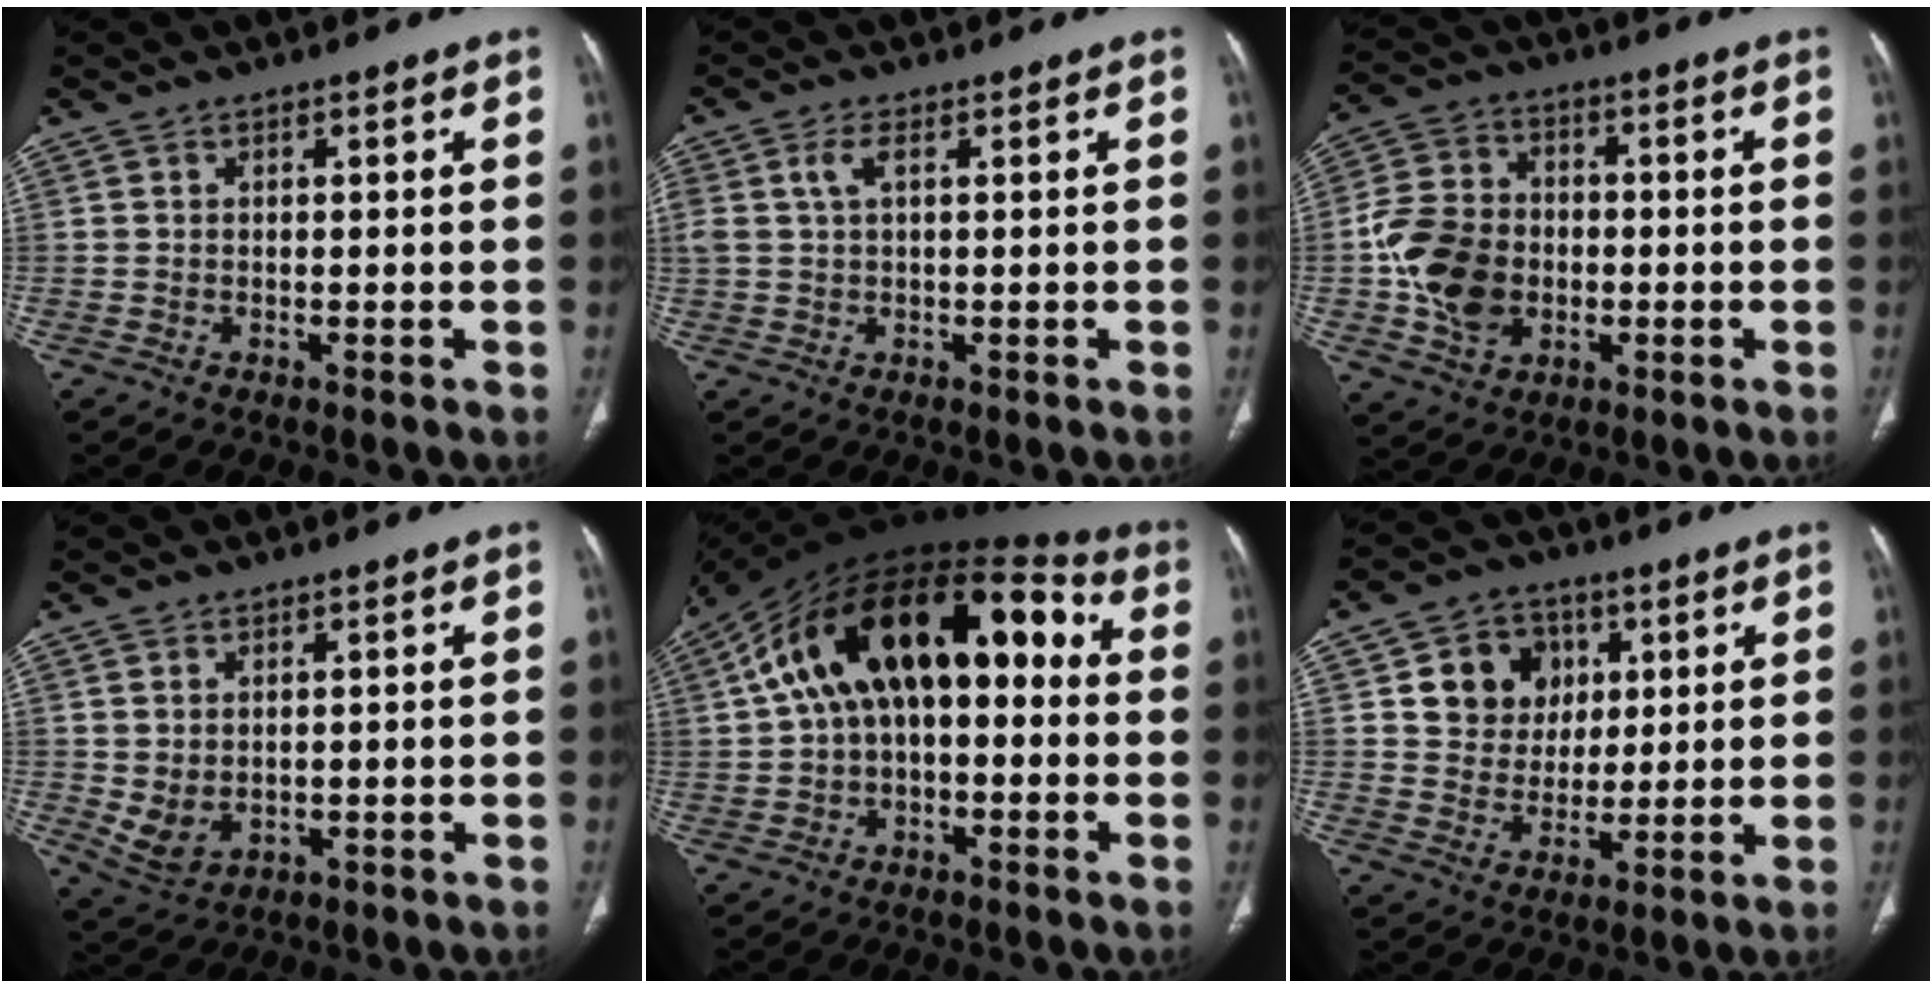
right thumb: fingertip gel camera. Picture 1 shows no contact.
{"total": 3.3, "force": [1.1, 1.5, 2.7], "torque": [-0.072, 0.010, 0.026]}
{"total": 13.8, "force": [-2.0, 10.6, 8.6], "torque": [-0.146, 0.017, -0.036]}
{"total": 4.6, "force": [0.0, 3.3, 3.3], "torque": [-0.064, -0.007, 0.020]}
{"total": 23.3, "force": [2.4, 12.8, 19.4], "torque": [-0.305, 0.055, 0.024]}
{"total": 10.5, "force": [3.4, 9.2, 3.8], "torque": [-0.017, -0.008, 0.059]}